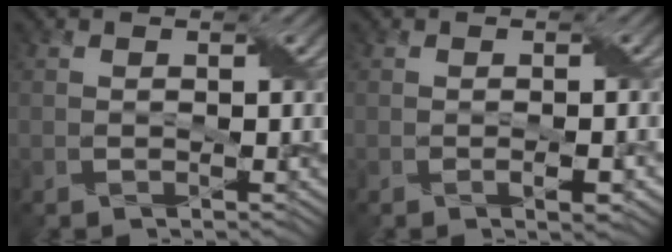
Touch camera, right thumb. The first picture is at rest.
{"total": 1.7, "force": [-0.6, 0.5, 1.5], "torque": [-0.026, -0.002, -0.005]}